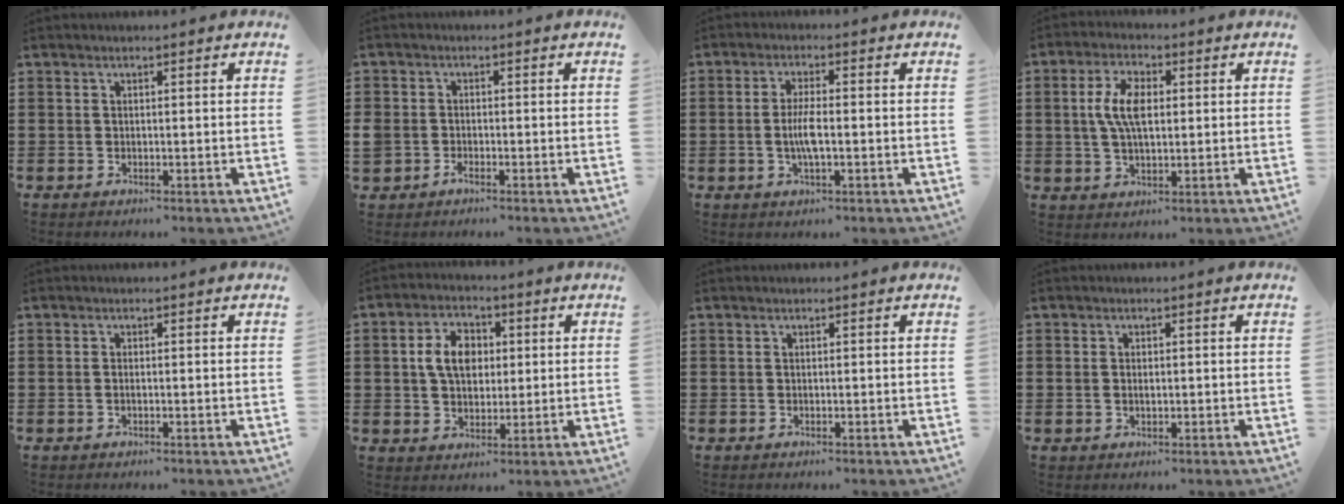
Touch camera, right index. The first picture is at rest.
{"total": 1.6, "force": [-1.0, 1.1, 0.7], "torque": [-0.024, -0.003, -0.022]}
{"total": 4.6, "force": [-0.8, 1.1, 4.4], "torque": [-0.099, -0.007, -0.022]}
{"total": 6.7, "force": [0.9, 3.2, 5.8], "torque": [-0.123, 0.013, 0.011]}
{"total": 0.6, "force": [-0.1, 0.2, 0.5], "torque": [-0.013, -0.003, -0.002]}
{"total": 6.7, "force": [1.1, 4.7, 4.6], "torque": [-0.101, 0.015, 0.013]}
{"total": 0.0}
{"total": 1.3, "force": [0.0, 0.8, 1.0], "torque": [-0.022, 0.007, -0.002]}